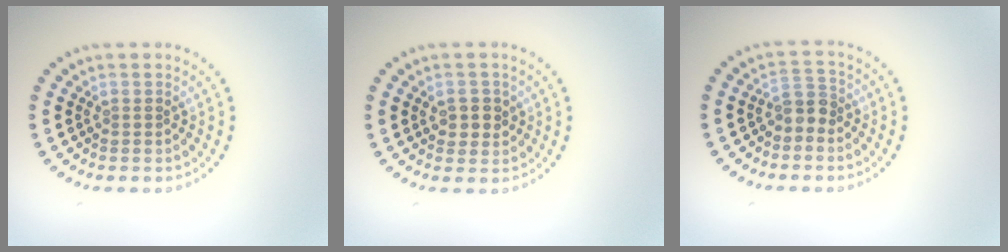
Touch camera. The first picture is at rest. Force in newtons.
{"total": 2.2, "press": 2.1, "slide": 0.7}
{"total": 2.0, "press": 1.5, "slide": 1.3}